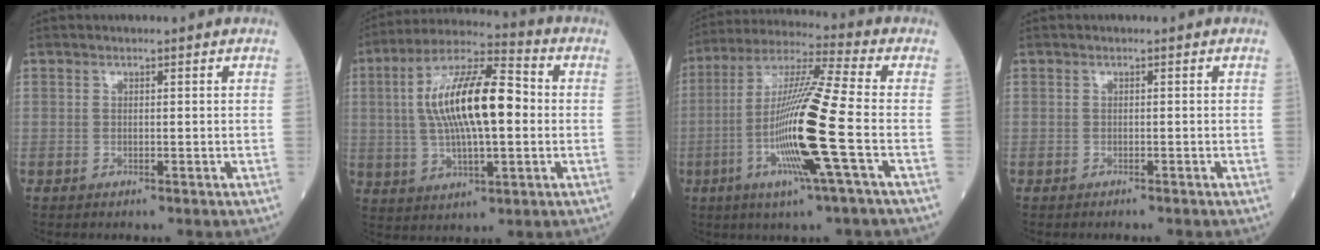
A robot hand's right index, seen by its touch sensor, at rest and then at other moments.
{"total": 15.7, "force": [1.1, 4.4, 15.0], "torque": [-0.289, 0.026, 0.019]}
{"total": 16.0, "force": [-4.0, -1.1, 15.5], "torque": [-0.306, -0.011, -0.085]}
{"total": 1.4, "force": [-1.3, 0.0, 0.6], "torque": [-0.011, 0.000, -0.013]}